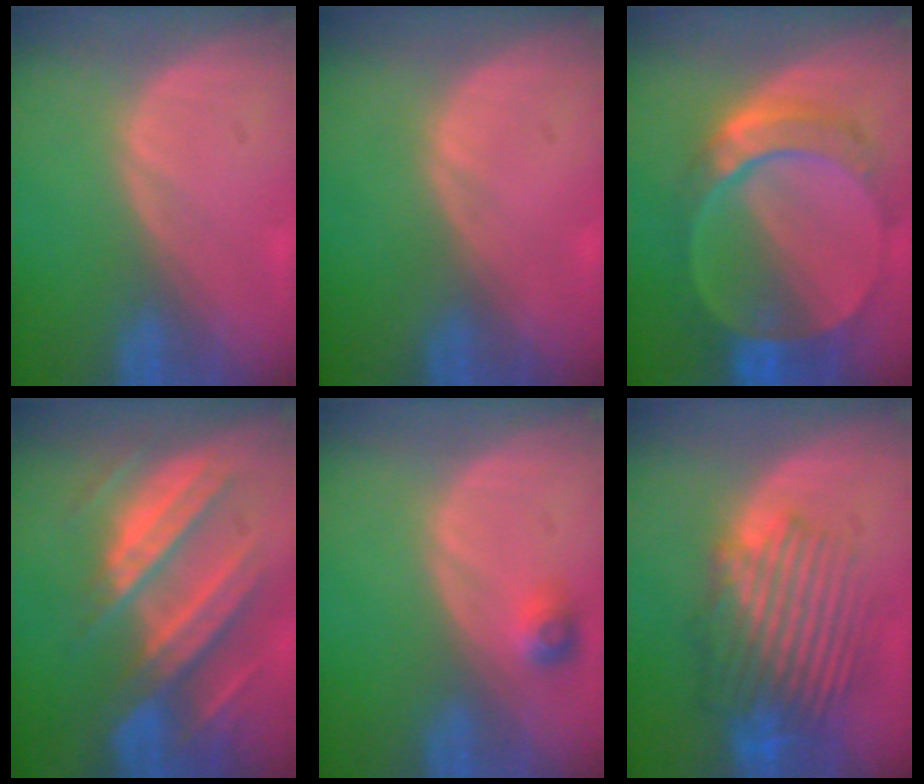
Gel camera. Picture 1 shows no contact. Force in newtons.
{"total": 0.0}
{"total": 9.6, "press": 8.4, "slide": 4.7}
{"total": 10.4, "press": 9.1, "slide": 4.9}
{"total": 2.5, "press": 2.3, "slide": 1.0}
{"total": 9.9, "press": 9.1, "slide": 3.9}